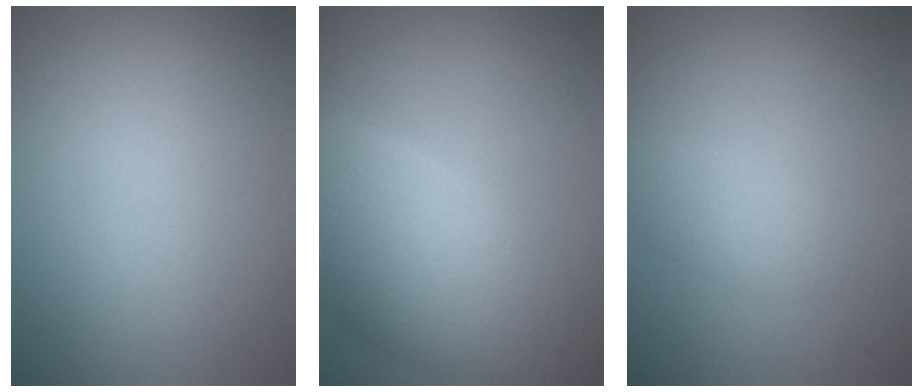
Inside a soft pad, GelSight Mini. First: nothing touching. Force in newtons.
{"total": 8.6, "press": 8.6, "slide": 0.4}
{"total": 1.7, "press": 1.7, "slide": 0.1}